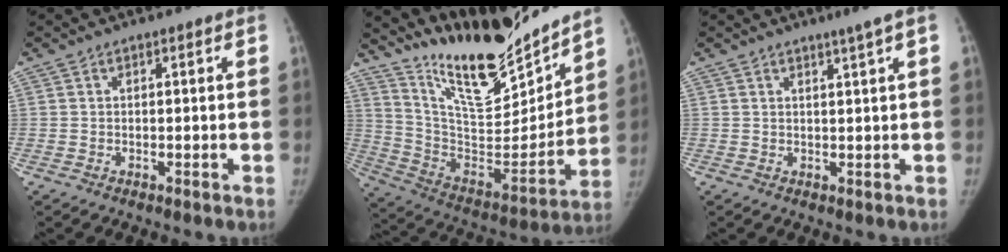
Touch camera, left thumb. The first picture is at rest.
{"total": 22.1, "force": [19.3, 4.4, 9.9], "torque": [-0.123, -0.119, 0.330]}
{"total": 2.5, "force": [1.6, -0.6, 1.8], "torque": [-0.029, -0.014, 0.025]}